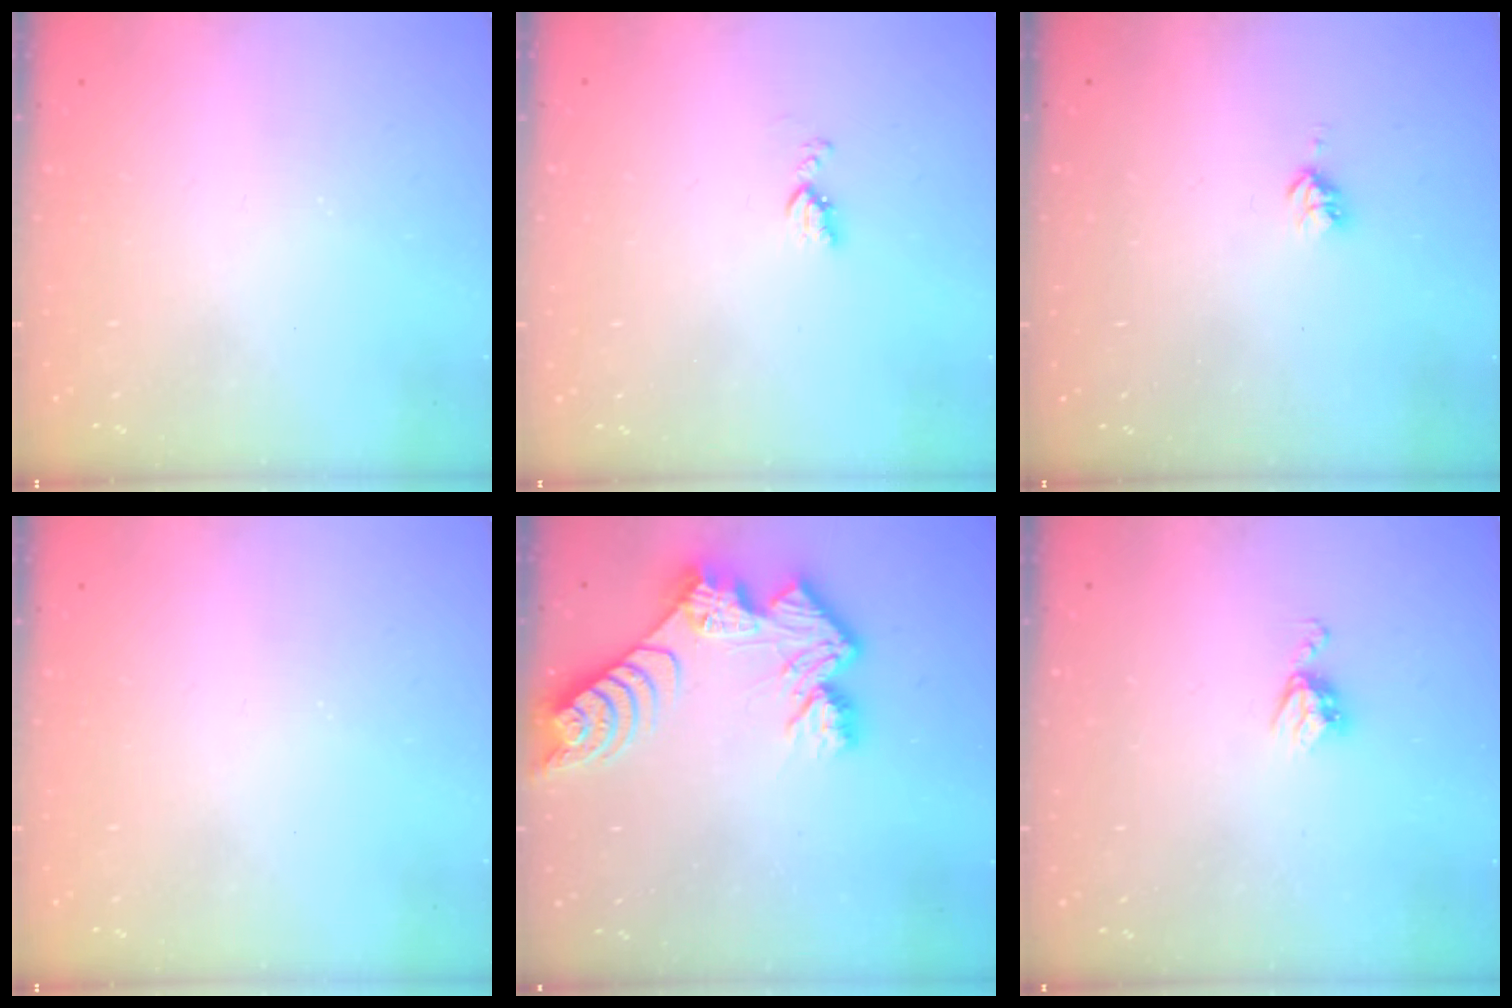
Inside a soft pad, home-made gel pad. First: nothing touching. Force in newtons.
{"total": 4.5, "press": 4.5, "slide": 0.6}
{"total": 3.7, "press": 3.7, "slide": 0.5}
{"total": 0.0}
{"total": 11.9, "press": 11.8, "slide": 1.0}
{"total": 5.6, "press": 5.6, "slide": 0.5}